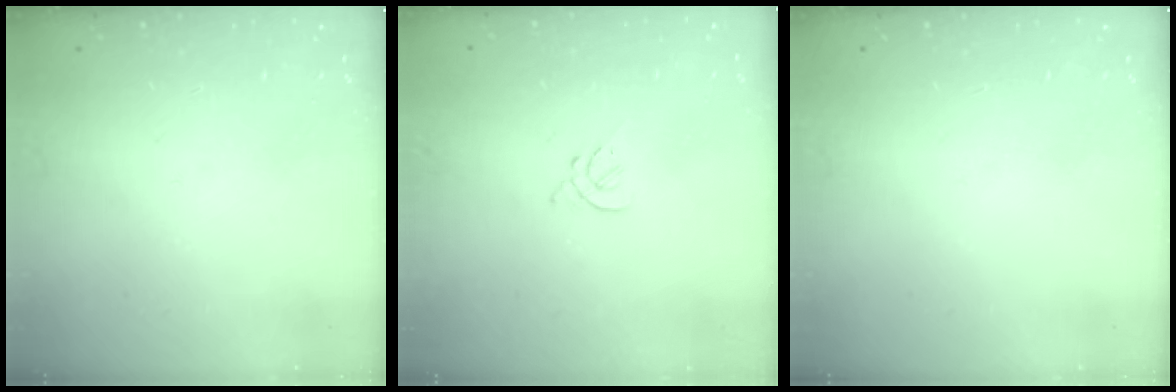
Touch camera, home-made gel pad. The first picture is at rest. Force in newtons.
{"total": 2.0, "press": 1.9, "slide": 0.5}
{"total": 0.0}